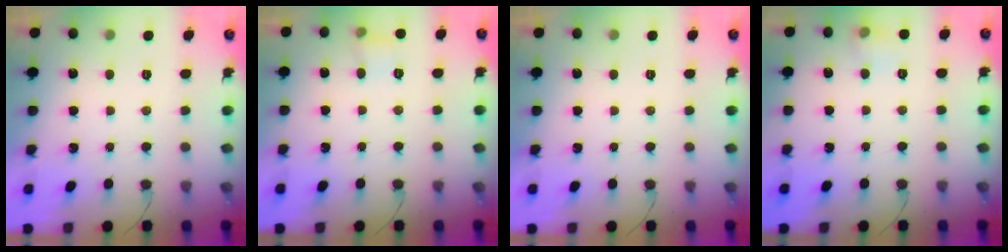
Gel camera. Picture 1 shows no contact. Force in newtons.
{"total": 5.3, "press": 5.1, "slide": 1.3}
{"total": 0.0}
{"total": 5.3, "press": 5.1, "slide": 1.5}